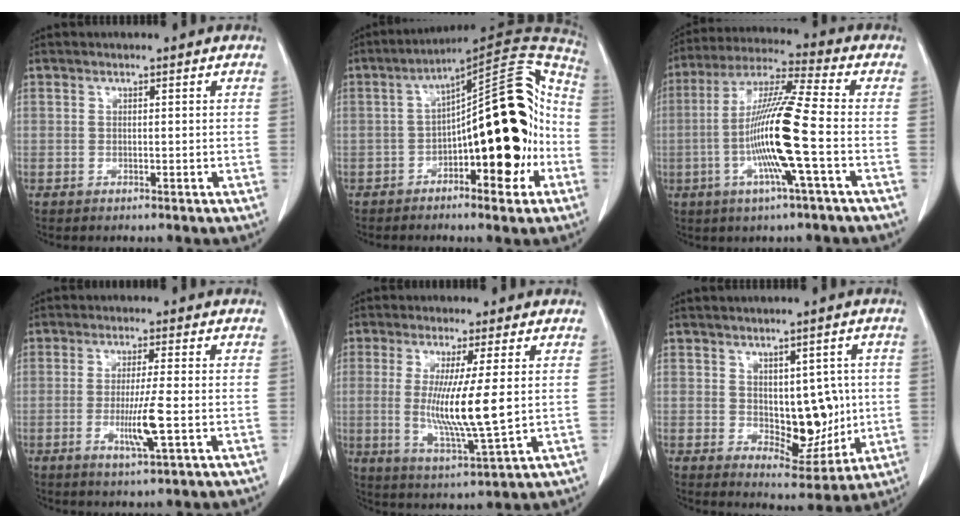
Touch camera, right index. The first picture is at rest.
{"total": 20.2, "force": [-3.3, 5.8, 19.1], "torque": [-0.277, 0.036, -0.041]}
{"total": 14.1, "force": [-3.0, -0.6, 13.8], "torque": [-0.269, -0.003, -0.067]}
{"total": 6.0, "force": [-1.5, -0.4, 5.8], "torque": [-0.106, -0.014, -0.027]}
{"total": 10.9, "force": [0.4, -0.1, 10.9], "torque": [-0.215, -0.030, 0.006]}
{"total": 8.2, "force": [0.3, 4.7, 6.8], "torque": [-0.077, 0.000, 0.023]}